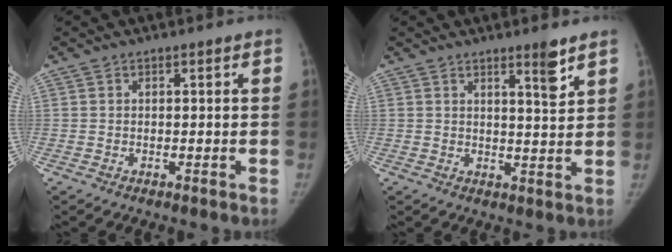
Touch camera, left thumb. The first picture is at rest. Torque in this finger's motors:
{"motor_torque": [0.71, 0.40, 0.53, -0.93, 0.12]}